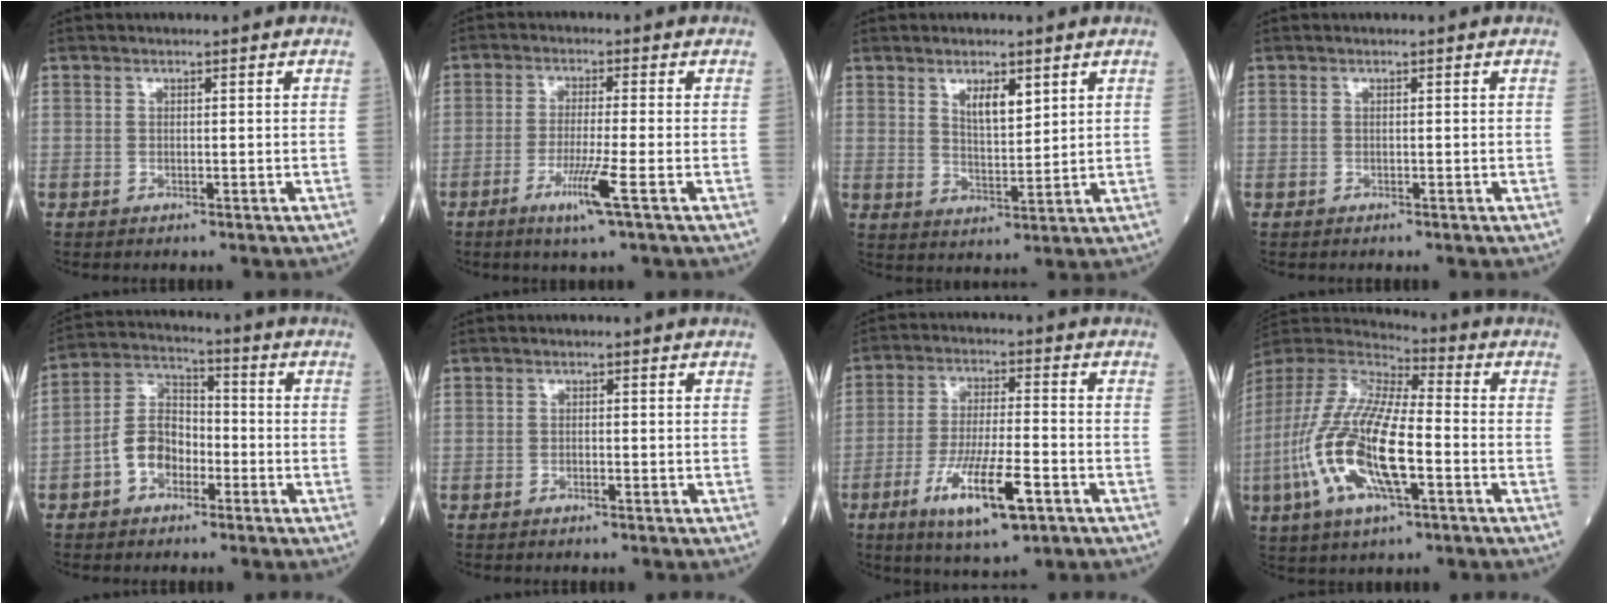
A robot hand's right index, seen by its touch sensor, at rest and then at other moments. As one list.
[{"total": 6.1, "force": [-2.8, -0.8, 5.4], "torque": [-0.104, -0.018, -0.053]}, {"total": 4.8, "force": [2.6, 1.5, 3.8], "torque": [-0.068, -0.004, 0.050]}, {"total": 0.0}, {"total": 7.7, "force": [-3.1, 5.2, 4.9], "torque": [-0.102, 0.026, -0.065]}, {"total": 0.7, "force": [-0.4, 0.1, 0.6], "torque": [-0.010, 0.001, -0.007]}, {"total": 11.8, "force": [-5.3, 2.0, 10.4], "torque": [-0.192, -0.017, -0.089]}, {"total": 19.0, "force": [-5.1, 5.1, 17.6], "torque": [-0.385, -0.015, -0.096]}]